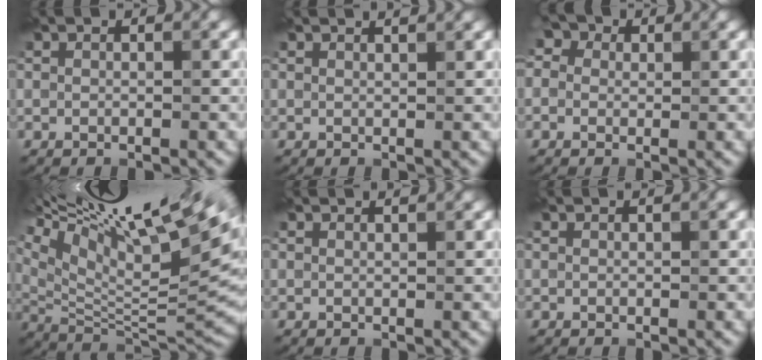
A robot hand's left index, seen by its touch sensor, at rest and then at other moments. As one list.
[{"total": 1.6, "force": [1.5, 0.3, 0.6], "torque": [-0.003, 0.000, 0.010]}, {"total": 4.8, "force": [2.1, 3.5, 2.5], "torque": [-0.032, 0.030, -0.009]}, {"total": 17.4, "force": [9.8, 4.2, 13.7], "torque": [-0.254, 0.033, 0.170]}, {"total": 1.3, "force": [1.2, 0.2, 0.5], "torque": [-0.002, -0.002, 0.008]}, {"total": 0.7, "force": [0.6, 0.0, 0.2], "torque": [-0.001, 0.000, 0.008]}]